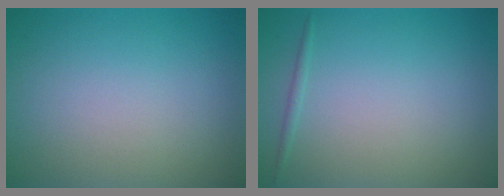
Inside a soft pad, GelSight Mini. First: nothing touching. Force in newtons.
{"total": 0.6, "press": 0.6, "slide": 0.1}